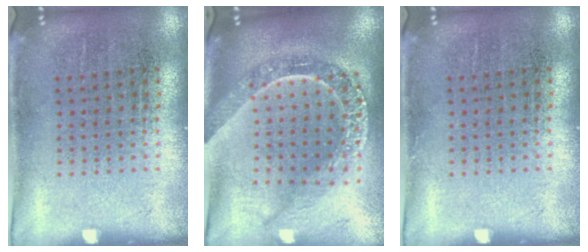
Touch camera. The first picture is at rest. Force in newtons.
{"total": 2.4, "press": 2.0, "slide": 1.3}
{"total": 0.0}